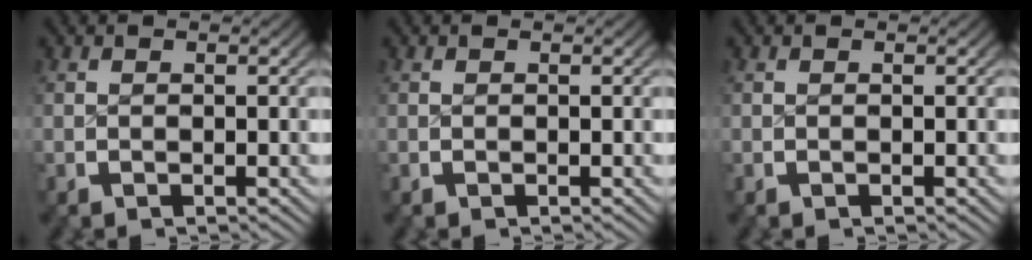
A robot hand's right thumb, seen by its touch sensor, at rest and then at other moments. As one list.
[{"total": 0.0}, {"total": 0.0}]